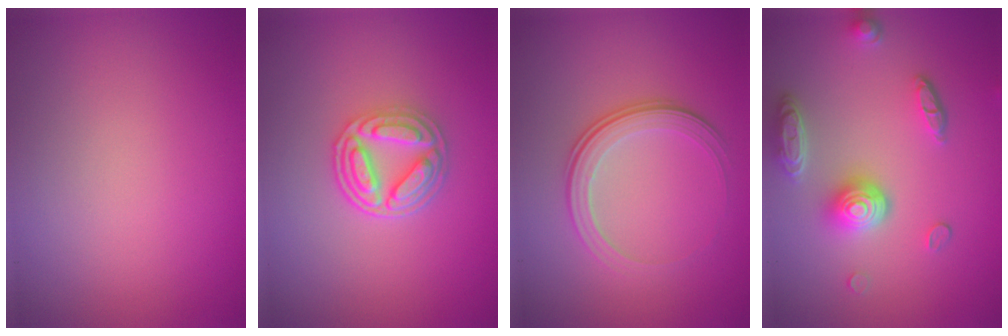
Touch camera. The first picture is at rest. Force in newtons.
{"total": 4.5, "press": 3.7, "slide": 2.6}
{"total": 3.5, "press": 2.6, "slide": 2.4}
{"total": 4.8, "press": 3.7, "slide": 3.1}